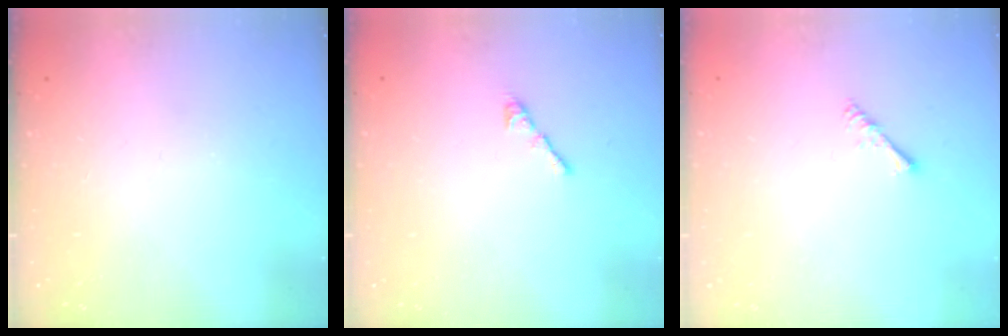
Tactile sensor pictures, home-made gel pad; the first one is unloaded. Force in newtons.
{"total": 0.6, "press": 0.4, "slide": 0.4}
{"total": 2.2, "press": 2.1, "slide": 0.5}